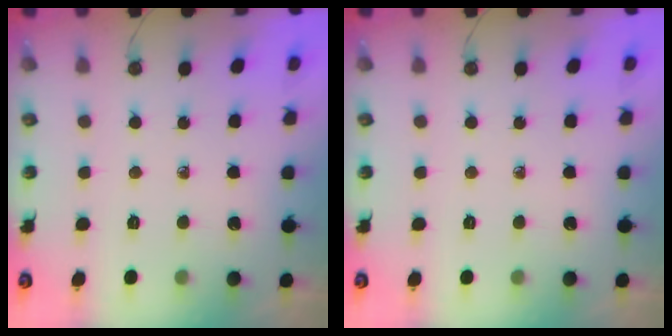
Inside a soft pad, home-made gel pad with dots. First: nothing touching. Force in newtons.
{"total": 0.0}